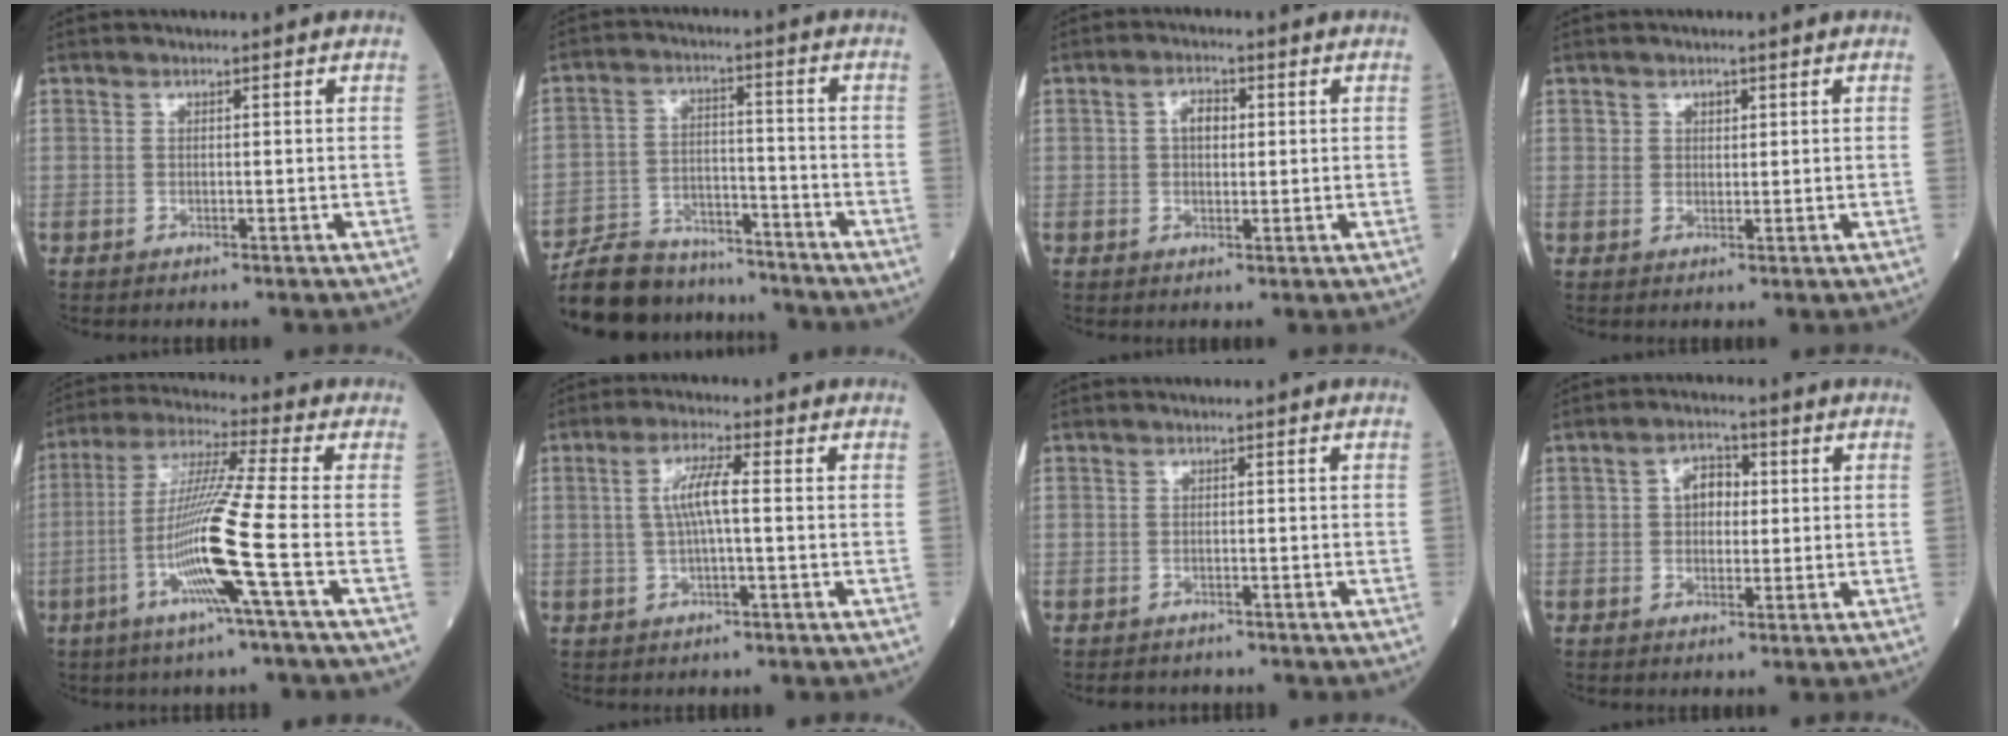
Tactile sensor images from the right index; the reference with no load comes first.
{"total": 14.6, "force": [-13.4, 4.6, 3.5], "torque": [-0.067, 0.022, -0.211]}
{"total": 3.2, "force": [0.6, 1.9, 2.5], "torque": [-0.045, 0.011, 0.010]}
{"total": 1.6, "force": [0.8, 1.3, 0.6], "torque": [-0.005, -0.001, 0.011]}
{"total": 13.2, "force": [-4.0, -2.3, 12.3], "torque": [-0.247, -0.012, -0.086]}
{"total": 5.2, "force": [0.3, 0.4, 5.1], "torque": [-0.103, 0.009, 0.006]}
{"total": 2.8, "force": [-2.4, 1.5, 0.0], "torque": [-0.004, 0.004, -0.037]}
{"total": 4.3, "force": [0.6, 2.8, 3.2], "torque": [-0.052, 0.015, 0.009]}